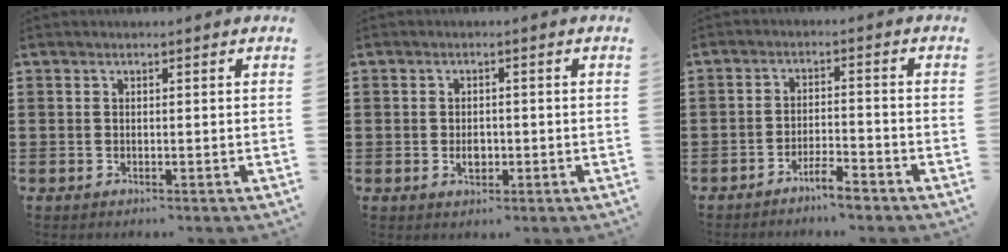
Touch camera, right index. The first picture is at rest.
{"total": 2.1, "force": [-0.4, 1.3, 1.6], "torque": [-0.023, 0.000, -0.010]}
{"total": 3.9, "force": [-3.6, 0.2, 1.6], "torque": [-0.030, 0.004, -0.070]}